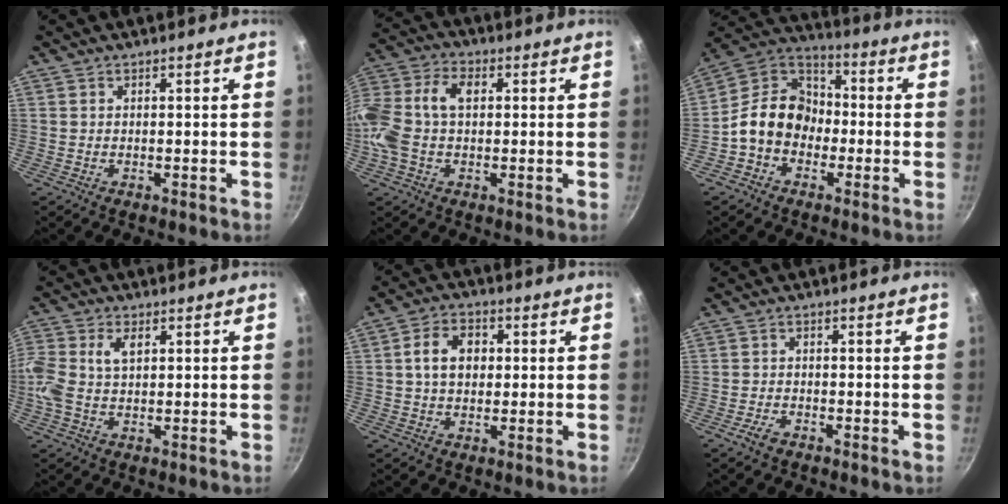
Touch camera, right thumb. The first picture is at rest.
{"total": 14.2, "force": [0.6, 9.2, 10.8], "torque": [-0.214, 0.031, -0.006]}
{"total": 13.0, "force": [-2.7, 10.4, 7.2], "torque": [-0.080, 0.050, -0.071]}
{"total": 7.6, "force": [1.1, 4.7, 5.9], "torque": [-0.129, 0.016, 0.012]}
{"total": 7.5, "force": [0.9, 5.6, 4.9], "torque": [-0.066, 0.012, 0.009]}
{"total": 2.5, "force": [-1.7, 1.0, 1.5], "torque": [-0.035, 0.014, -0.037]}